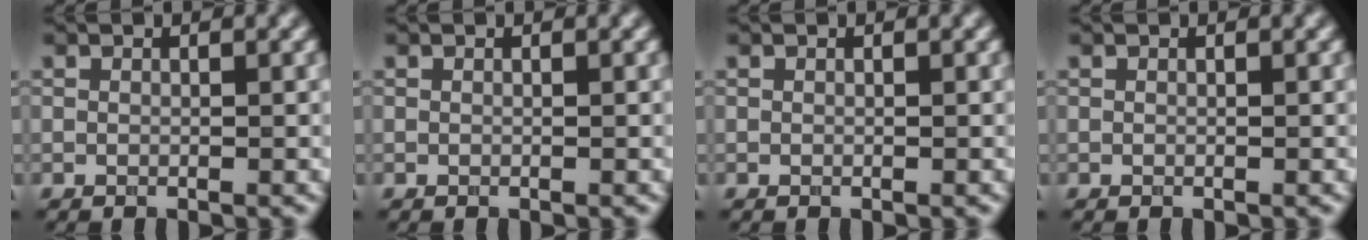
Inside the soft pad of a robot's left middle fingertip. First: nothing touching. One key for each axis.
{"total": 0.0}
{"total": 0.0}
{"total": 0.0}